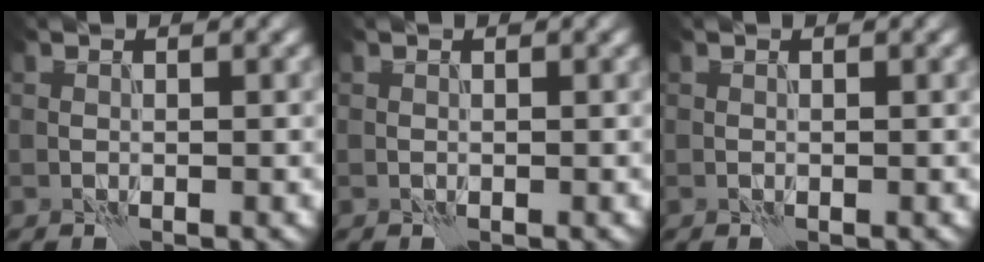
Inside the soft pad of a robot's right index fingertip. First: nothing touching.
{"total": 0.0}
{"total": 0.0}